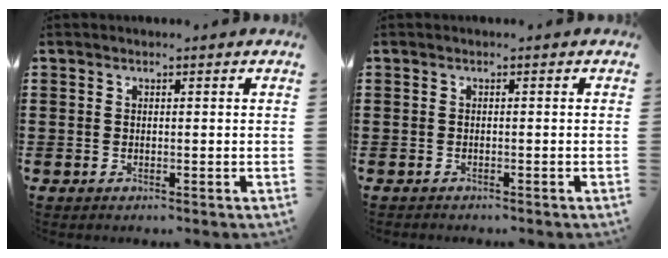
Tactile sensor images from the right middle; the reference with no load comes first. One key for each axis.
{"total": 0.6, "fx": -0.6, "fy": 0.2, "fz": -0.1, "tx": 0.001, "ty": 0.003, "tz": -0.014}